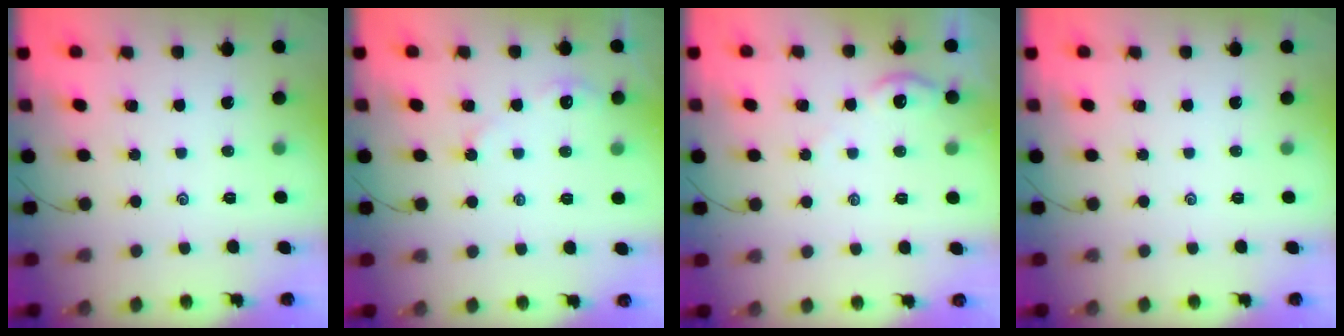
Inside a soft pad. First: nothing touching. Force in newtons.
{"total": 2.8, "press": 2.8, "slide": 0.4}
{"total": 2.2, "press": 2.2, "slide": 0.4}
{"total": 0.0}